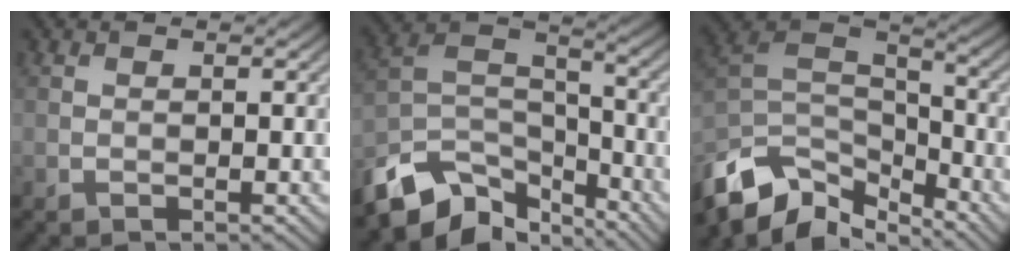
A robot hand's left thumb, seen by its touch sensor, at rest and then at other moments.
{"total": 12.0, "force": [-8.5, 5.9, 6.1], "torque": [-0.128, -0.008, -0.164]}
{"total": 11.5, "force": [-7.9, 6.1, 5.7], "torque": [-0.150, -0.004, -0.152]}